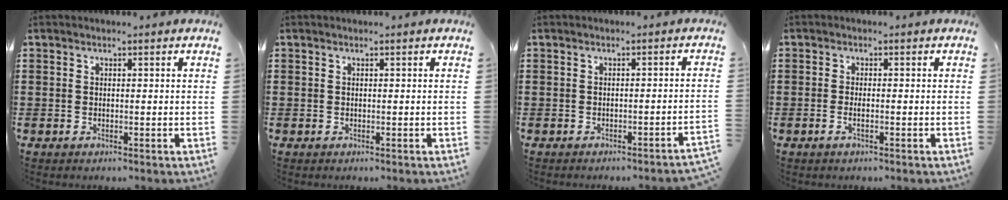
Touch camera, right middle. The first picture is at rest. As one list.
[{"total": 0.0}, {"total": 1.2, "force": [-1.1, -0.3, 0.4], "torque": [-0.008, 0.003, -0.024]}, {"total": 1.1, "force": [-0.4, 0.2, 1.0], "torque": [-0.019, -0.003, -0.007]}]